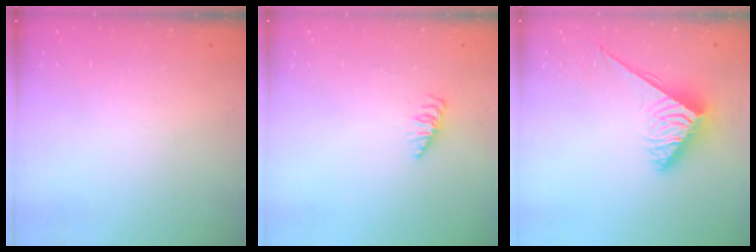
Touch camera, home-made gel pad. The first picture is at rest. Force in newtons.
{"total": 2.4, "press": 2.4, "slide": 0.3}
{"total": 4.0, "press": 4.0, "slide": 0.5}